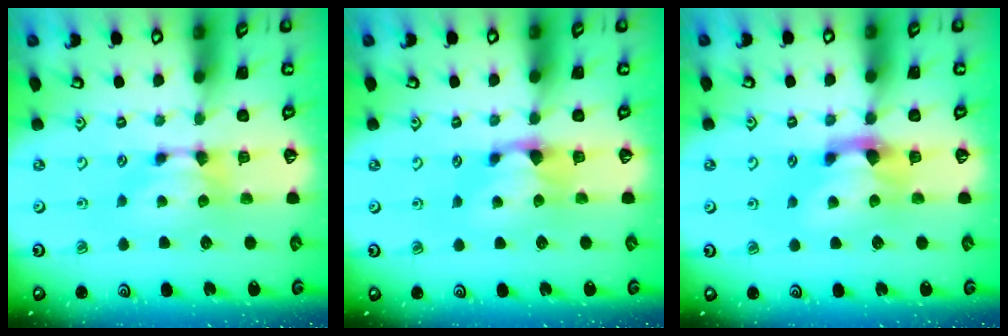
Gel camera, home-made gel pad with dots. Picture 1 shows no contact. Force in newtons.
{"total": 1.0, "press": 0.3, "slide": 0.9}
{"total": 2.4, "press": 2.0, "slide": 1.3}